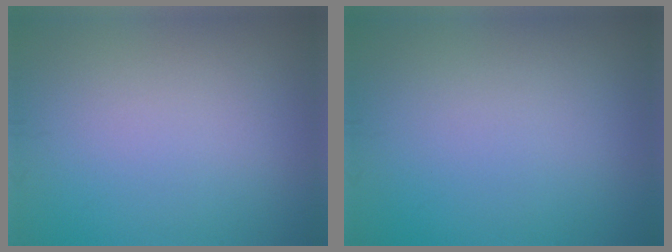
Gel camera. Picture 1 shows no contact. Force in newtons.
{"total": 0.0}